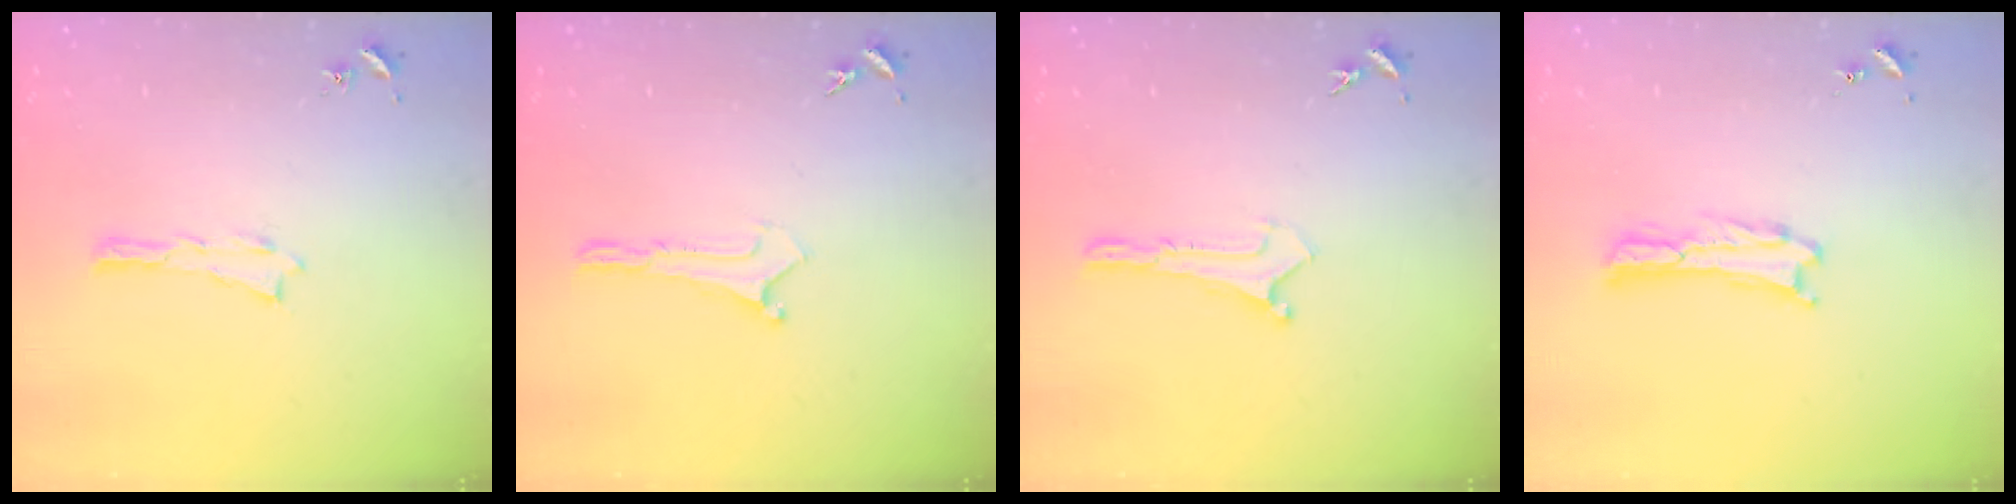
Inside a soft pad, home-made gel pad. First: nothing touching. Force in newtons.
{"total": 0.0}
{"total": 0.0}
{"total": 0.6, "press": 0.5, "slide": 0.2}